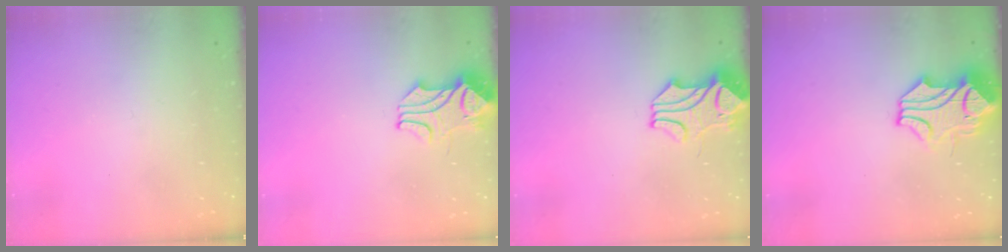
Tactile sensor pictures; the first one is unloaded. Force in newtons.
{"total": 2.5, "press": 2.3, "slide": 0.9}
{"total": 2.4, "press": 2.2, "slide": 1.1}
{"total": 4.2, "press": 4.1, "slide": 1.2}